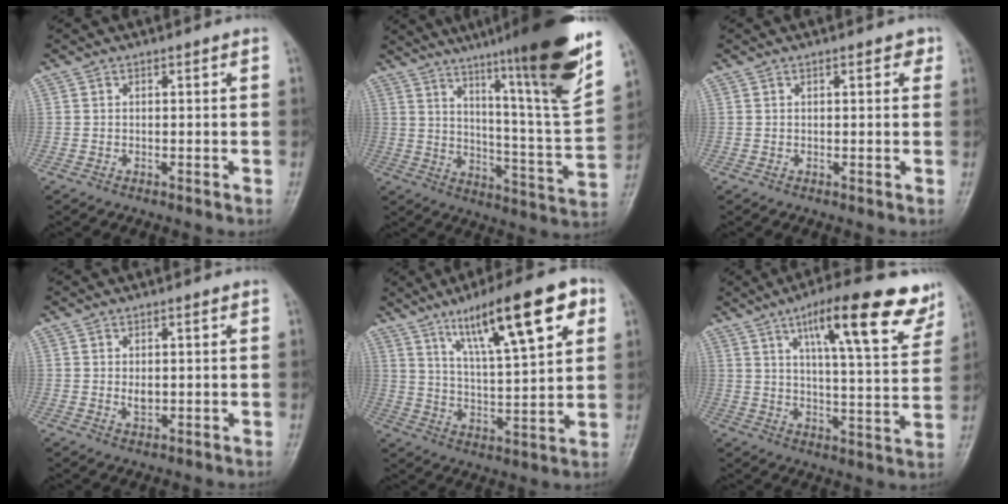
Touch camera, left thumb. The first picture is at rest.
{"total": 24.3, "force": [15.9, 0.9, 18.3], "torque": [-0.249, -0.080, 0.238]}
{"total": 2.0, "force": [1.0, 1.0, 1.4], "torque": [-0.009, 0.000, 0.009]}
{"total": 2.1, "force": [0.3, 1.2, 1.7], "torque": [-0.024, -0.005, 0.008]}
{"total": 18.6, "force": [9.3, 4.5, 15.5], "torque": [-0.224, -0.023, 0.152]}
{"total": 18.4, "force": [10.7, 4.7, 14.2], "torque": [-0.173, -0.037, 0.157]}